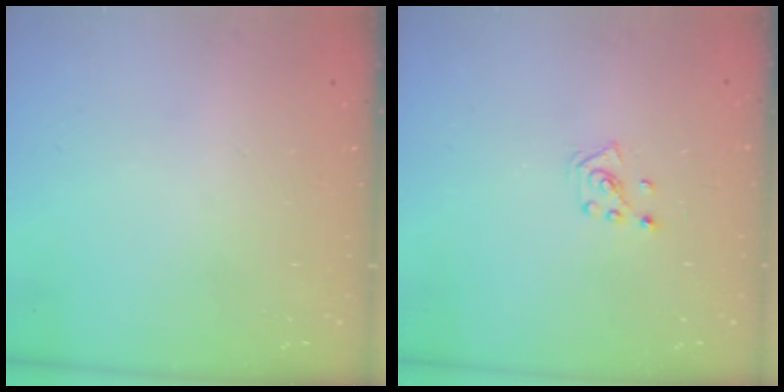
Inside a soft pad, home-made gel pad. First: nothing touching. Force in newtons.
{"total": 2.6, "press": 2.6, "slide": 0.5}